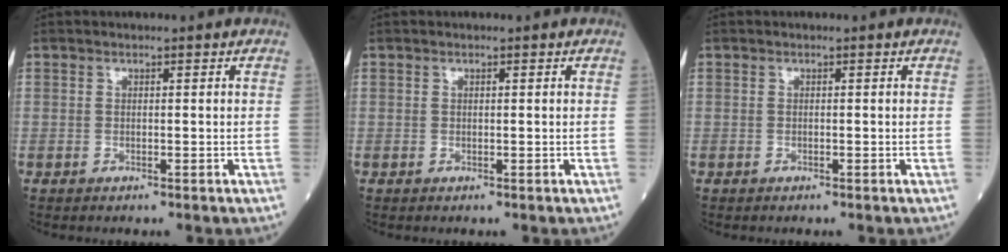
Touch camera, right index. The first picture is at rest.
{"total": 0.0}
{"total": 0.0}